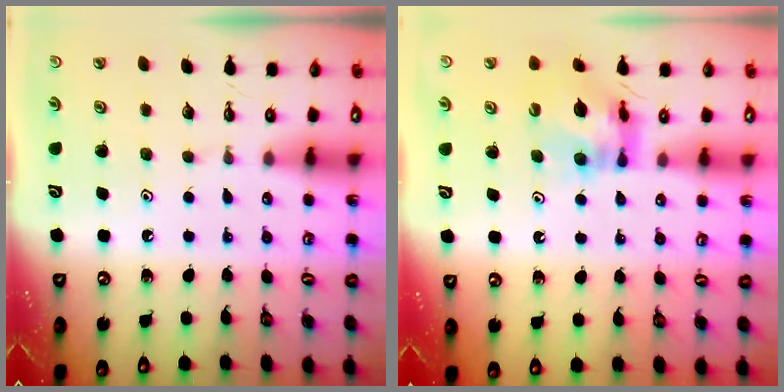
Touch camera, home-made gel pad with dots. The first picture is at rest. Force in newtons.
{"total": 10.5, "press": 10.5, "slide": 1.1}